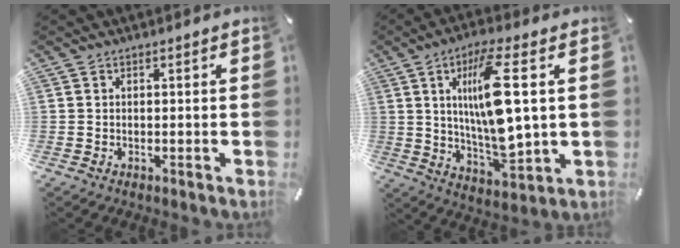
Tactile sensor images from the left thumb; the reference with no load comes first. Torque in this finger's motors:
{"motor_torque": [1.98, 1.95, 0.94, 0.55, 0.22]}